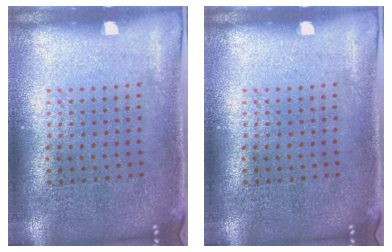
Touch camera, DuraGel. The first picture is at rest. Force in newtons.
{"total": 0.0}